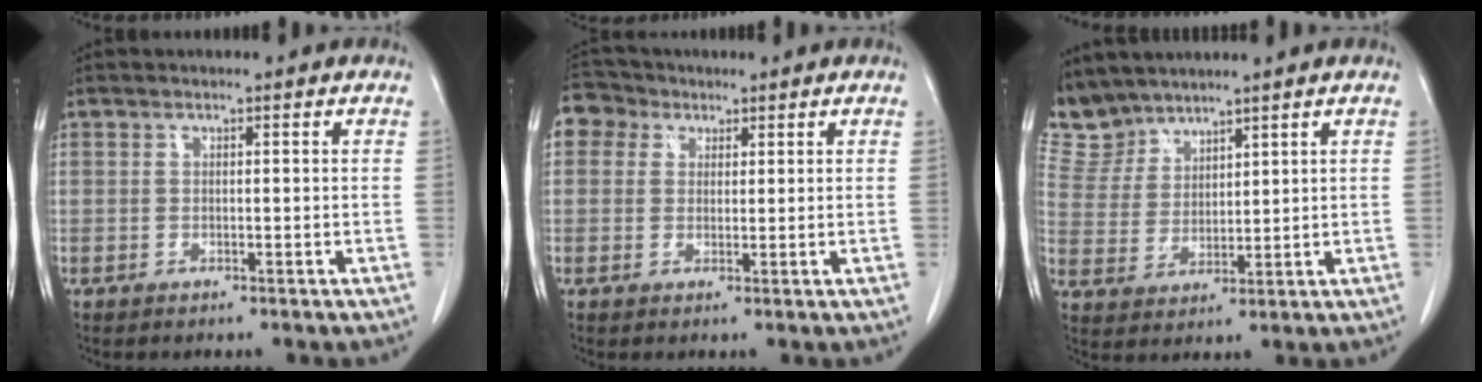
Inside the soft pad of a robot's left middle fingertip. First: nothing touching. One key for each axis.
{"total": 4.6, "fx": 2.3, "fy": 3.9, "fz": 0.9, "tx": -0.019, "ty": 0.021, "tz": 0.043}
{"total": 5.9, "fx": 5.7, "fy": 1.5, "fz": -0.3, "tx": -0.008, "ty": 0.011, "tz": 0.132}